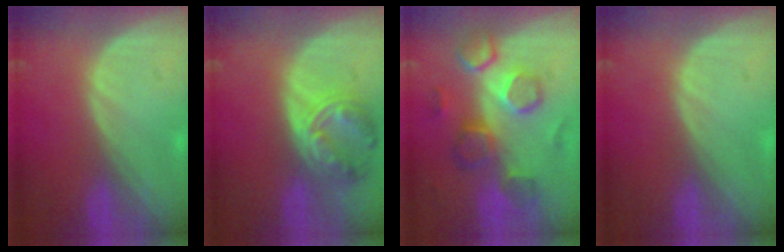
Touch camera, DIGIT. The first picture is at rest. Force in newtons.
{"total": 8.0, "press": 7.0, "slide": 3.9}
{"total": 9.3, "press": 8.7, "slide": 3.2}
{"total": 0.0}